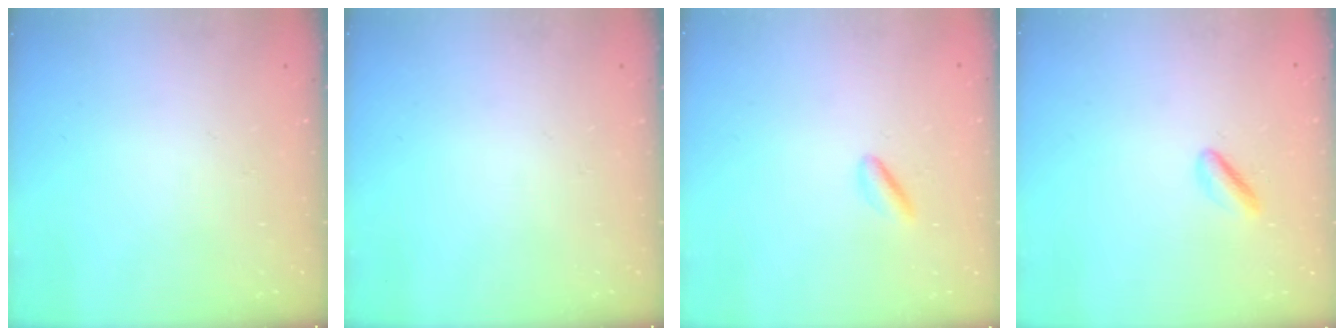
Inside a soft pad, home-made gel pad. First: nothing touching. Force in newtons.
{"total": 0.0}
{"total": 2.6, "press": 2.5, "slide": 0.9}
{"total": 2.1, "press": 1.9, "slide": 0.9}